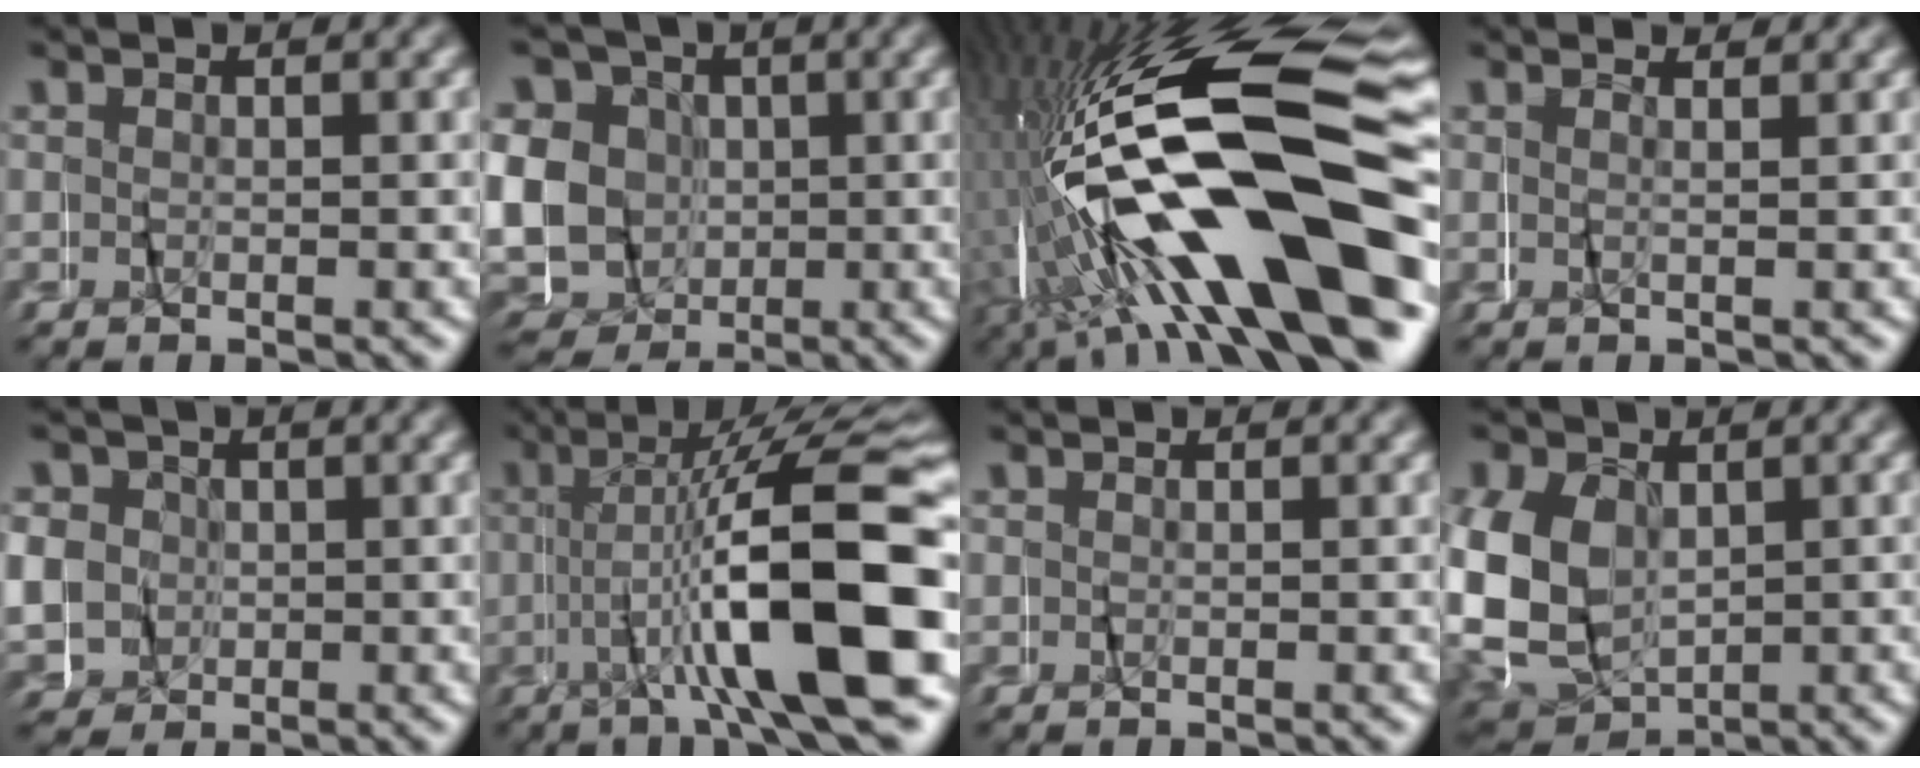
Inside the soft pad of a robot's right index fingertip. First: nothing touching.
{"total": 16.6, "force": [0.7, 15.5, 5.8], "torque": [-0.174, -0.041, 0.007]}
{"total": 22.0, "force": [-1.0, 8.8, 20.2], "torque": [-0.370, -0.004, -0.001]}
{"total": 0.9, "force": [0.1, -0.9, 0.2], "torque": [-0.010, 0.001, 0.002]}
{"total": 6.6, "force": [0.7, 6.2, 1.9], "torque": [-0.058, -0.005, 0.011]}
{"total": 13.7, "force": [-2.1, 3.8, 13.0], "torque": [-0.196, 0.006, -0.021]}
{"total": 0.0}
{"total": 11.8, "force": [-0.4, 10.8, 4.8], "torque": [-0.128, -0.026, -0.005]}